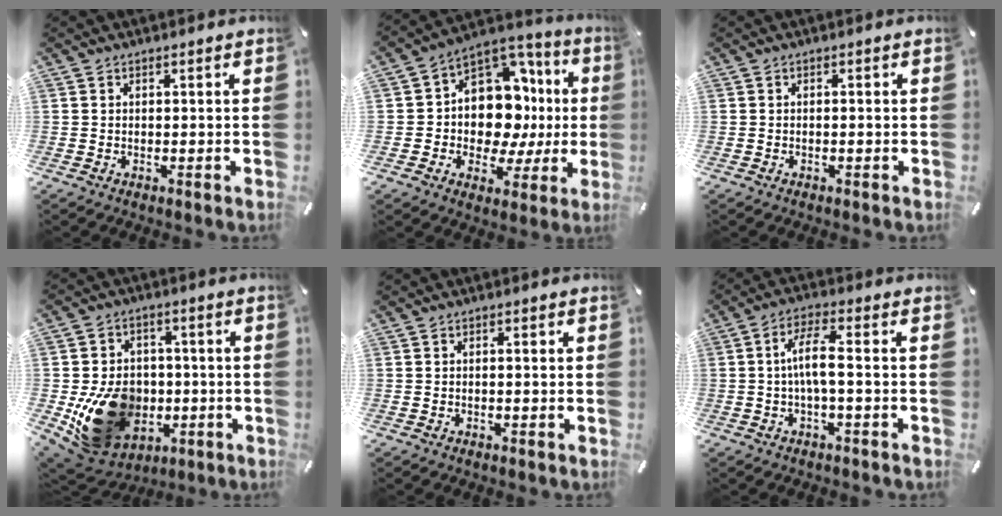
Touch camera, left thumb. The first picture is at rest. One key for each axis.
{"total": 14.2, "fx": 1.8, "fy": 11.3, "fz": 8.5, "tx": -0.114, "ty": -0.039, "tz": 0.036}
{"total": 0.8, "fx": -0.4, "fy": 0.1, "fz": 0.7, "tx": -0.012, "ty": -0.001, "tz": -0.006}
{"total": 17.2, "fx": -3.3, "fy": 14.0, "fz": 9.5, "tx": -0.165, "ty": 0.007, "tz": -0.044}
{"total": 0.9, "fx": -0.1, "fy": 0.2, "fz": 0.9, "tx": -0.018, "ty": 0.000, "tz": -0.003}
{"total": 7.7, "fx": -0.3, "fy": 1.7, "fz": 7.5, "tx": -0.149, "ty": 0.003, "tz": -0.011}